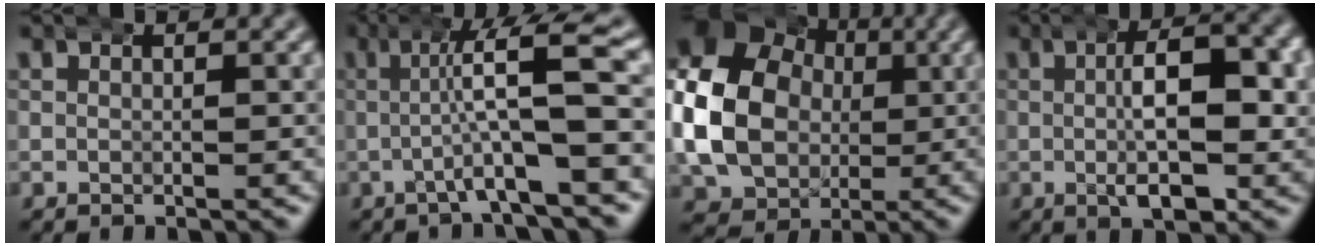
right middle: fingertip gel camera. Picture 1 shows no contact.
{"total": 4.9, "force": [0.0, 0.1, 4.9], "torque": [-0.072, 0.015, -0.007]}
{"total": 12.4, "force": [0.2, 9.9, 7.5], "torque": [-0.159, -0.018, 0.009]}
{"total": 8.5, "force": [0.1, 3.5, 7.8], "torque": [-0.107, 0.005, 0.000]}